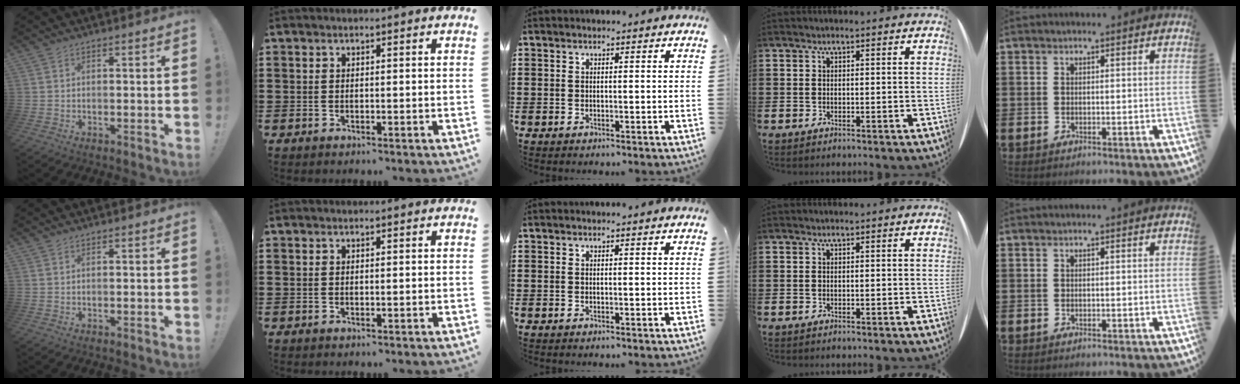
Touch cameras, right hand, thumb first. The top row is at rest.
{}